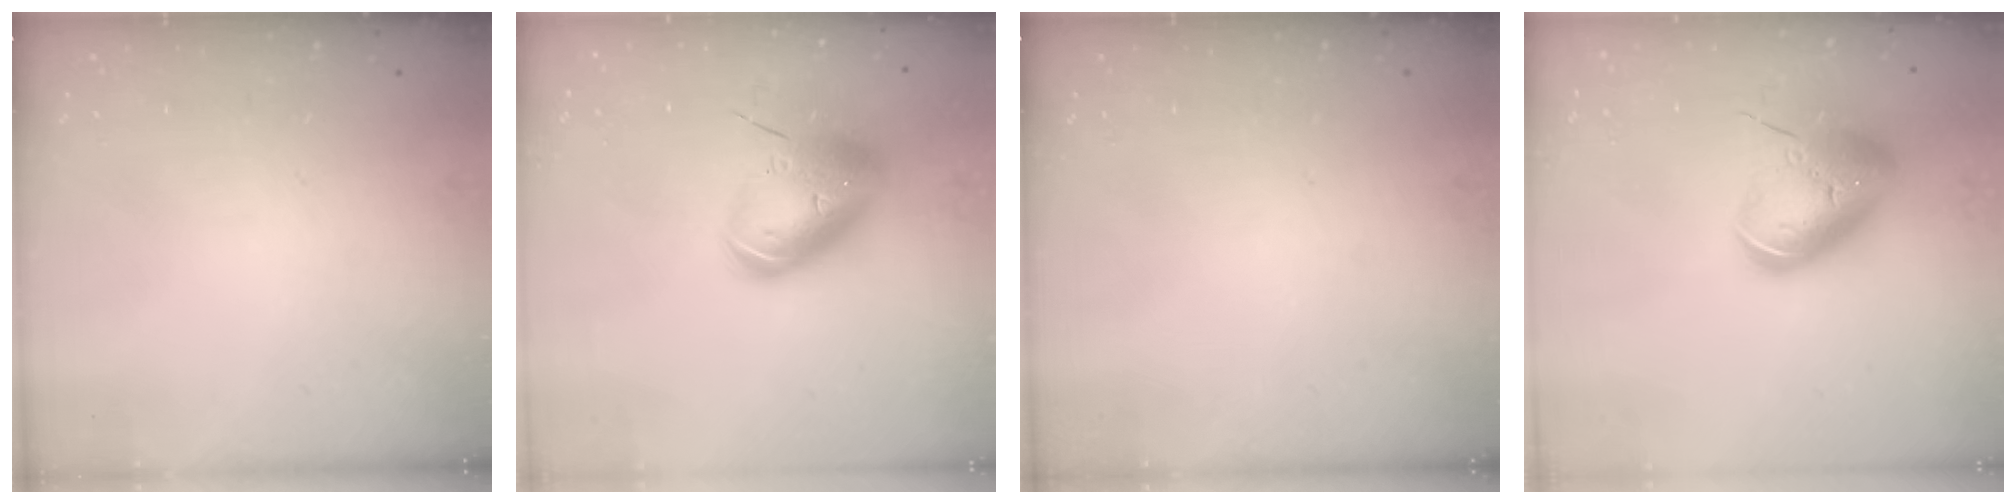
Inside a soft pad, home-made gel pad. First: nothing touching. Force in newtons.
{"total": 15.6, "press": 15.4, "slide": 2.6}
{"total": 0.0}
{"total": 16.1, "press": 15.8, "slide": 2.8}